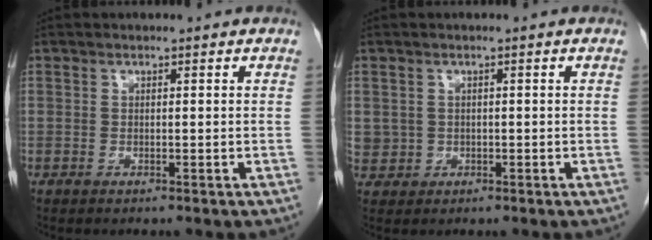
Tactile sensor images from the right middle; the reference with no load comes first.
{"total": 2.5, "force": [0.2, 2.5, 0.4], "torque": [-0.001, 0.005, 0.014]}